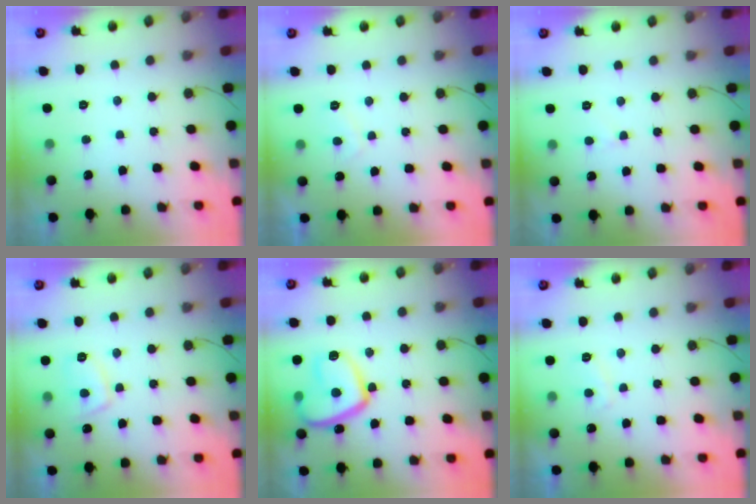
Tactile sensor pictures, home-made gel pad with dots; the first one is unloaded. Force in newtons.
{"total": 1.8, "press": 1.6, "slide": 0.8}
{"total": 3.9, "press": 3.9, "slide": 0.3}
{"total": 6.0, "press": 5.9, "slide": 1.0}
{"total": 17.2, "press": 17.1, "slide": 1.6}
{"total": 3.0, "press": 2.9, "slide": 0.9}